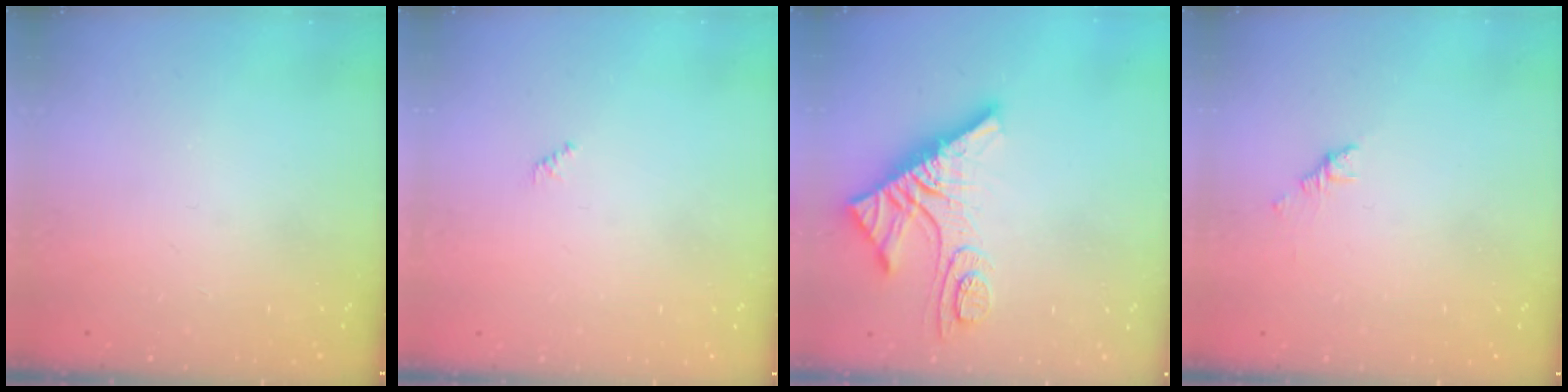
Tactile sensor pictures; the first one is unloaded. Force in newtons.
{"total": 0.7, "press": 0.7, "slide": 0.3}
{"total": 13.5, "press": 13.4, "slide": 1.3}
{"total": 1.1, "press": 1.0, "slide": 0.5}